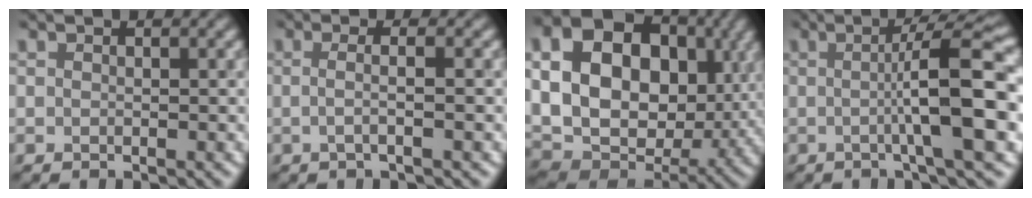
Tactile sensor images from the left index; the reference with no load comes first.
{"total": 2.5, "force": [0.0, 0.9, 2.3], "torque": [-0.028, -0.006, -0.018]}
{"total": 19.8, "force": [4.6, 15.0, 12.1], "torque": [-0.236, 0.031, 0.107]}
{"total": 8.8, "force": [-0.5, 1.3, 8.7], "torque": [-0.115, 0.013, -0.013]}